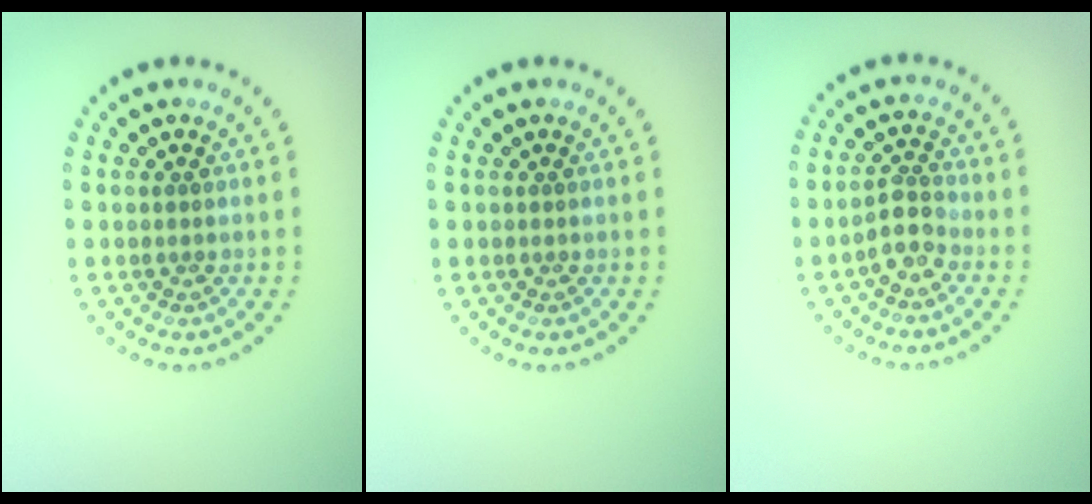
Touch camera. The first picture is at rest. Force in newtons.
{"total": 0.0}
{"total": 2.5, "press": 2.2, "slide": 1.1}